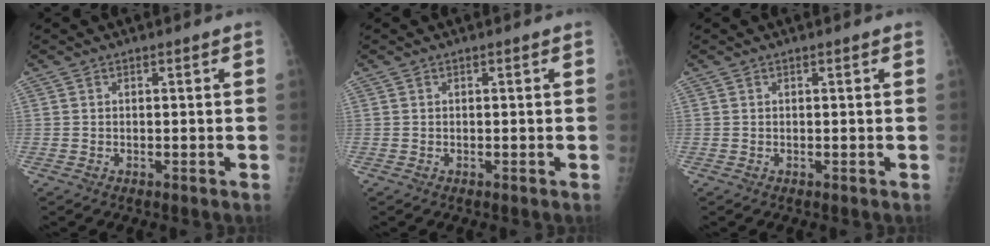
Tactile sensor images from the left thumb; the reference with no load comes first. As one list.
[{"total": 0.0}, {"total": 0.0}]